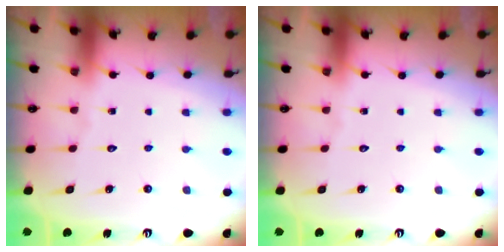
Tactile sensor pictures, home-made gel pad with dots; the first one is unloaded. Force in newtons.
{"total": 0.0}